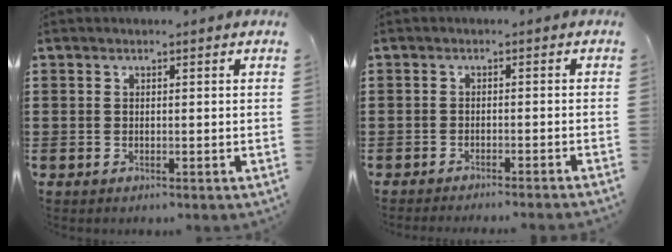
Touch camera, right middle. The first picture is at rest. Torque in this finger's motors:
{"motor_torque": [0.38, 0.33, 0.03, 0.02]}